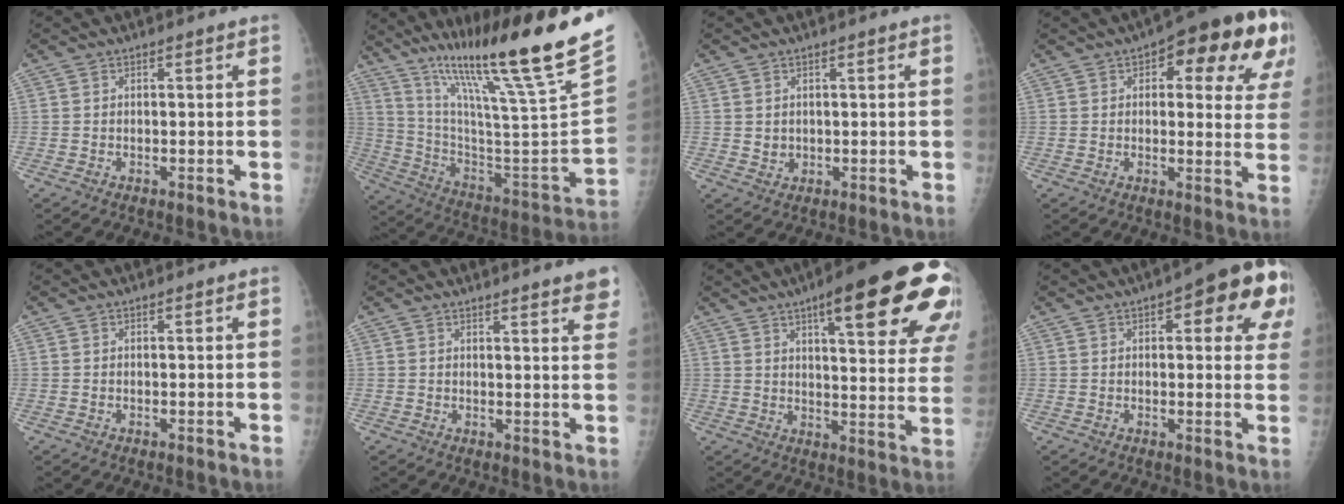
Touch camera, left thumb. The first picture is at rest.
{"total": 32.4, "force": [22.7, 1.9, 23.0], "torque": [-0.361, -0.102, 0.365]}
{"total": 1.7, "force": [0.4, 1.5, 0.7], "torque": [-0.006, -0.004, 0.014]}
{"total": 18.7, "force": [8.1, 7.8, 15.0], "torque": [-0.144, 0.001, 0.095]}
{"total": 0.0}
{"total": 6.7, "force": [5.5, 1.0, 3.8], "torque": [-0.027, -0.021, 0.054]}
{"total": 25.9, "force": [13.4, 6.3, 21.3], "torque": [-0.230, -0.030, 0.177]}
{"total": 14.9, "force": [5.7, 5.6, 12.5], "torque": [-0.114, -0.001, 0.056]}